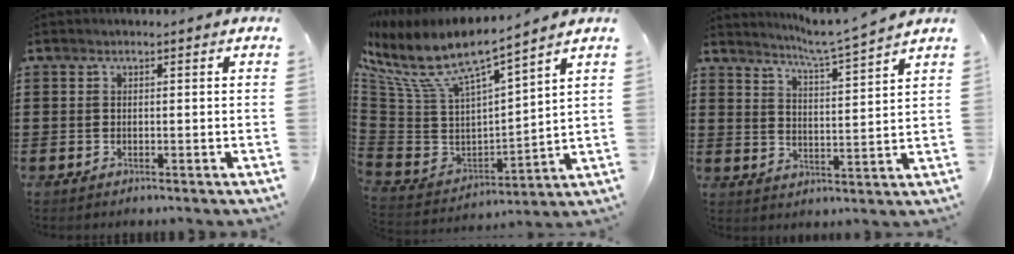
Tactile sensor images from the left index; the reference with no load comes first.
{"total": 9.2, "force": [6.4, 2.4, 6.2], "torque": [-0.149, -0.051, 0.106]}
{"total": 5.3, "force": [4.8, -0.9, 2.1], "torque": [-0.060, -0.031, 0.080]}